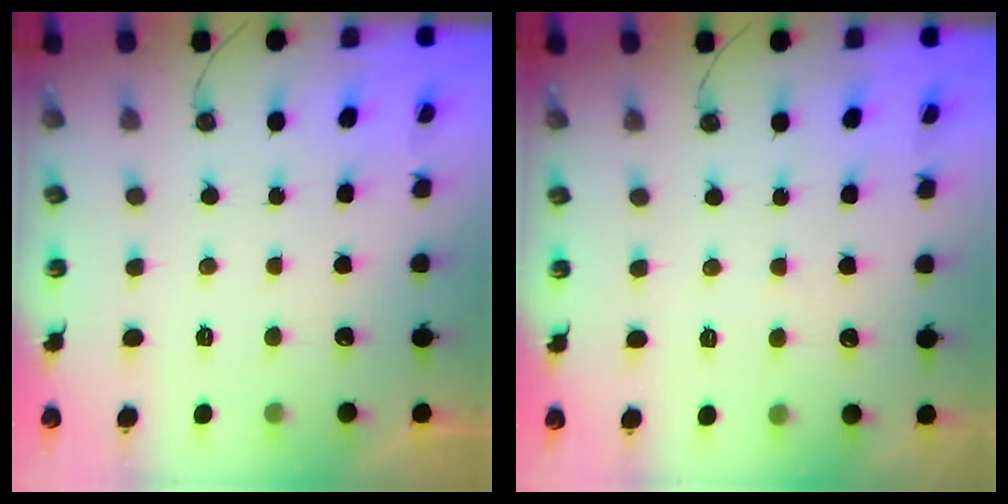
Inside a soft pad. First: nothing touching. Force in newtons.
{"total": 2.7, "press": 2.7, "slide": 0.4}